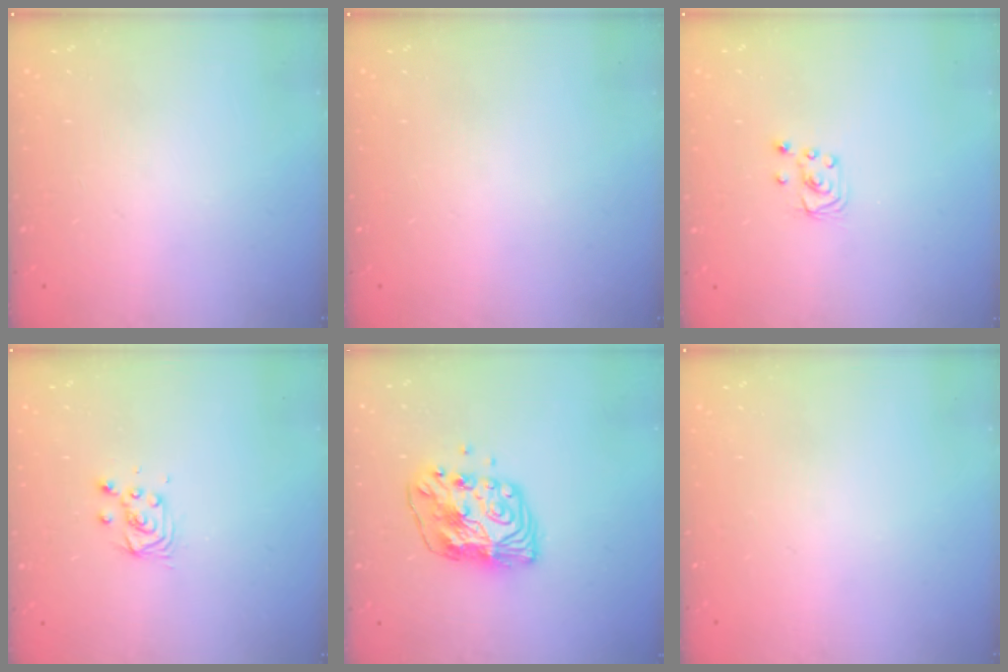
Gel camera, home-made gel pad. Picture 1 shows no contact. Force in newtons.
{"total": 0.0}
{"total": 3.2, "press": 3.2, "slide": 0.2}
{"total": 4.6, "press": 4.6, "slide": 0.5}
{"total": 11.4, "press": 11.4, "slide": 0.8}
{"total": 0.0}